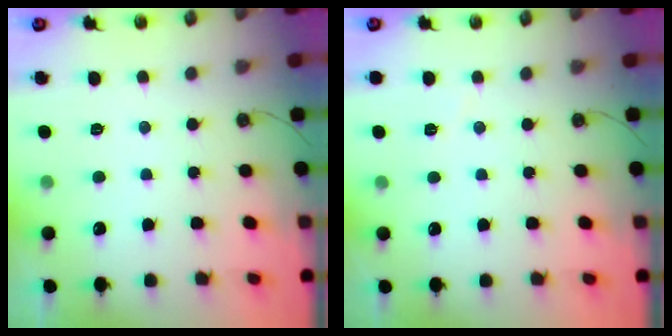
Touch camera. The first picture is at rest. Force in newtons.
{"total": 2.7, "press": 2.4, "slide": 1.1}